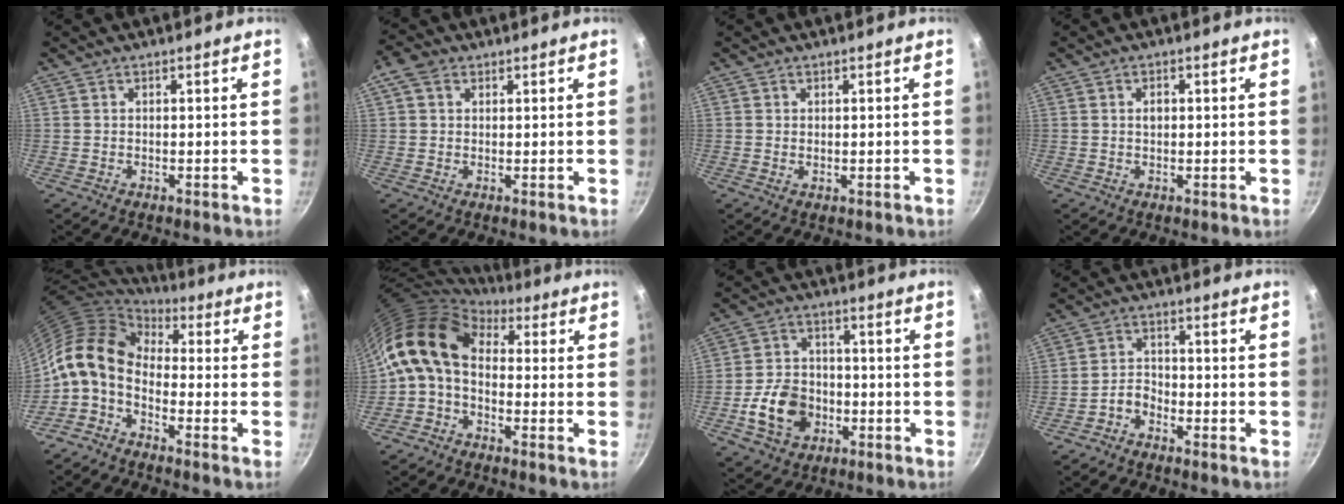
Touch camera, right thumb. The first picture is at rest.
{"total": 4.1, "force": [1.5, 3.1, 2.2], "torque": [-0.031, 0.002, 0.020]}
{"total": 0.7, "force": [0.2, 0.5, 0.5], "torque": [-0.005, -0.004, 0.002]}
{"total": 1.8, "force": [0.3, 1.2, 1.3], "torque": [-0.017, 0.003, 0.004]}
{"total": 11.4, "force": [-0.8, 7.5, 8.6], "torque": [-0.147, 0.030, -0.033]}
{"total": 11.4, "force": [0.8, 7.8, 8.3], "torque": [-0.143, 0.027, -0.011]}
{"total": 11.1, "force": [-3.3, 8.5, 6.3], "torque": [-0.093, 0.027, -0.060]}
{"total": 3.2, "force": [-2.4, 1.8, 1.1], "torque": [-0.017, 0.034, -0.052]}